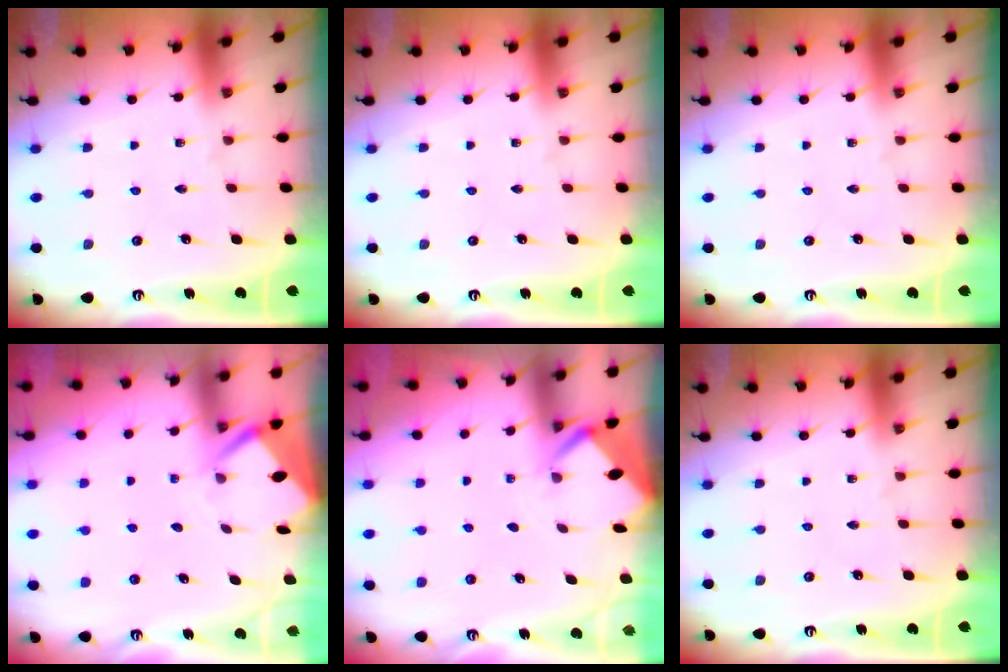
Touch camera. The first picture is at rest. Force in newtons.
{"total": 0.0}
{"total": 0.0}
{"total": 3.9, "press": 3.8, "slide": 0.3}
{"total": 2.8, "press": 2.8, "slide": 0.2}
{"total": 0.0}